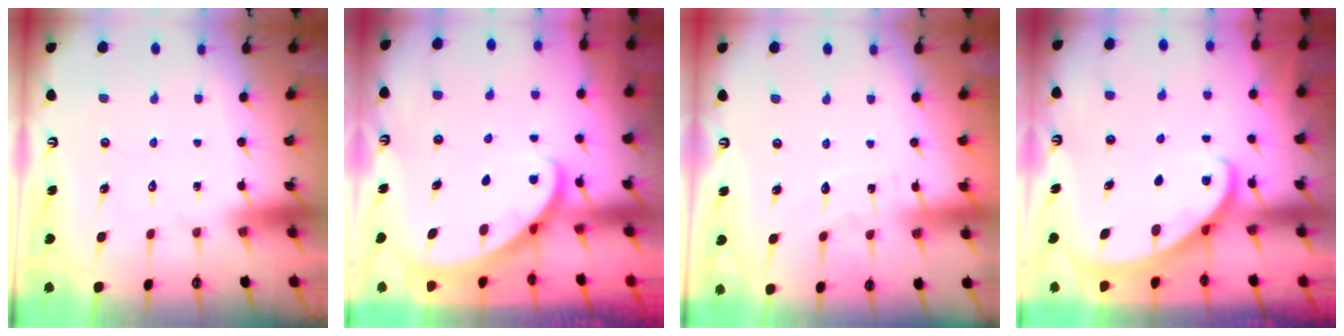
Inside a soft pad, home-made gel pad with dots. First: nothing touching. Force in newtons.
{"total": 2.5, "press": 2.5, "slide": 0.3}
{"total": 3.1, "press": 3.1, "slide": 0.1}
{"total": 2.3, "press": 2.3, "slide": 0.3}